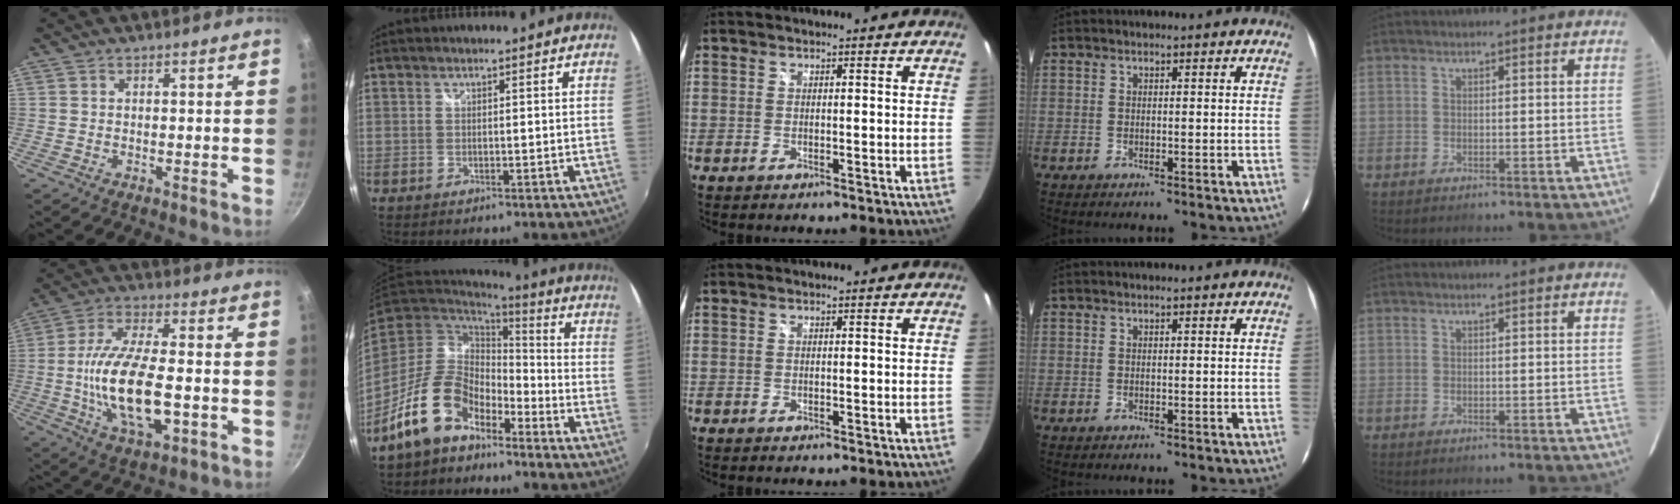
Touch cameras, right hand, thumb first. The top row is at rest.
{"thumb": {"total": 17.5, "force": [-2.8, 7.5, 15.5], "torque": [-0.285, 0.013, -0.055]}, "index": {"total": 12.7, "force": [-8.1, 6.7, 7.0], "torque": [-0.144, 0.016, -0.146]}}